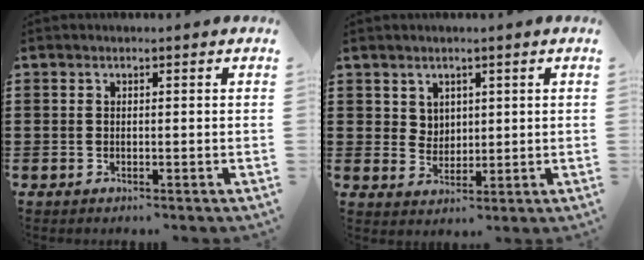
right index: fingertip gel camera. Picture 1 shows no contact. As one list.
[{"total": 3.0, "force": [2.1, 2.1, 0.4], "torque": [-0.018, 0.008, 0.039]}]